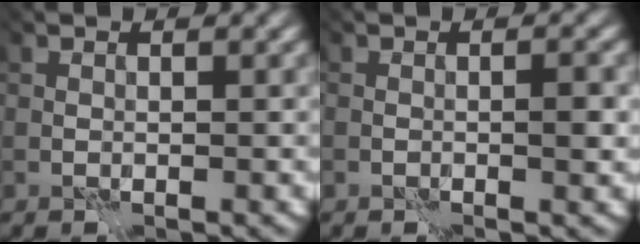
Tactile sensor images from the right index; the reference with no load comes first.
{"total": 1.5, "force": [-0.5, 0.3, 1.3], "torque": [-0.020, -0.003, -0.009]}